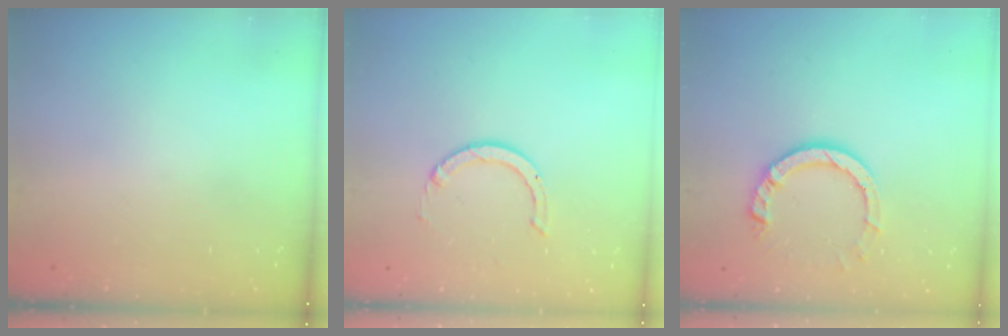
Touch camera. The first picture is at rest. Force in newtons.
{"total": 2.8, "press": 2.8, "slide": 0.2}
{"total": 9.7, "press": 9.7, "slide": 1.1}